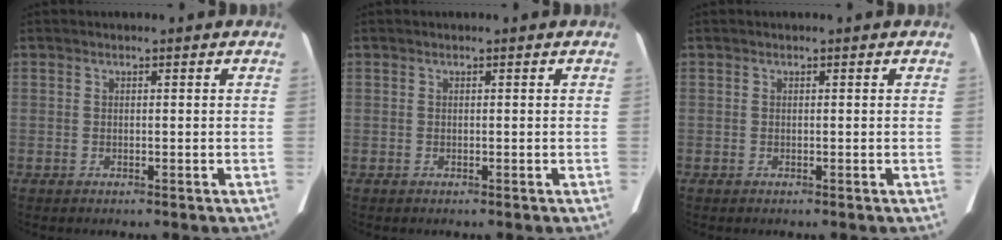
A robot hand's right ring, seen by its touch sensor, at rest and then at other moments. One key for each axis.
{"total": 0.0}
{"total": 0.0}